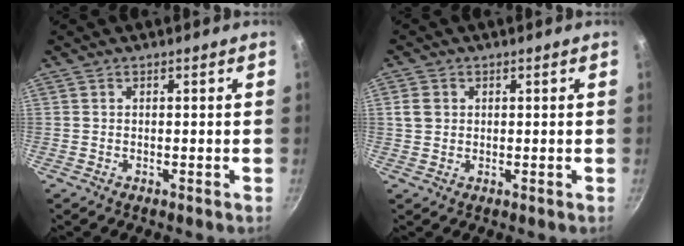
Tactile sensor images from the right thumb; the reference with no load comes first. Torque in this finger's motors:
{"motor_torque": [-0.69, 1.10, 0.48, -0.12, 0.10]}